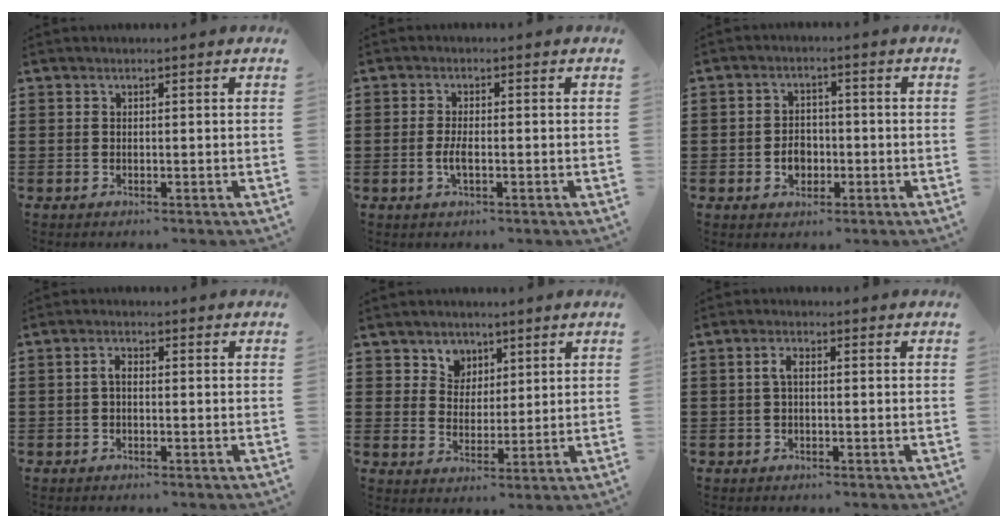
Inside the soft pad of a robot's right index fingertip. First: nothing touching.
{"total": 2.6, "force": [-0.7, 0.7, 2.4], "torque": [-0.051, -0.003, -0.015]}
{"total": 3.5, "force": [-1.0, 2.7, 2.0], "torque": [-0.034, 0.001, -0.021]}
{"total": 1.6, "force": [-0.4, 0.6, 1.4], "torque": [-0.036, -0.001, -0.010]}
{"total": 4.2, "force": [2.4, 3.4, 0.1], "torque": [-0.024, 0.009, 0.043]}
{"total": 2.1, "force": [0.0, 0.8, 2.0], "torque": [-0.046, 0.001, -0.004]}